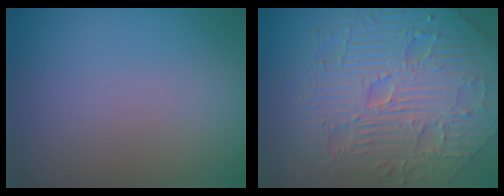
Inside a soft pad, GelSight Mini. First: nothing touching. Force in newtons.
{"total": 8.9, "press": 6.8, "slide": 5.7}